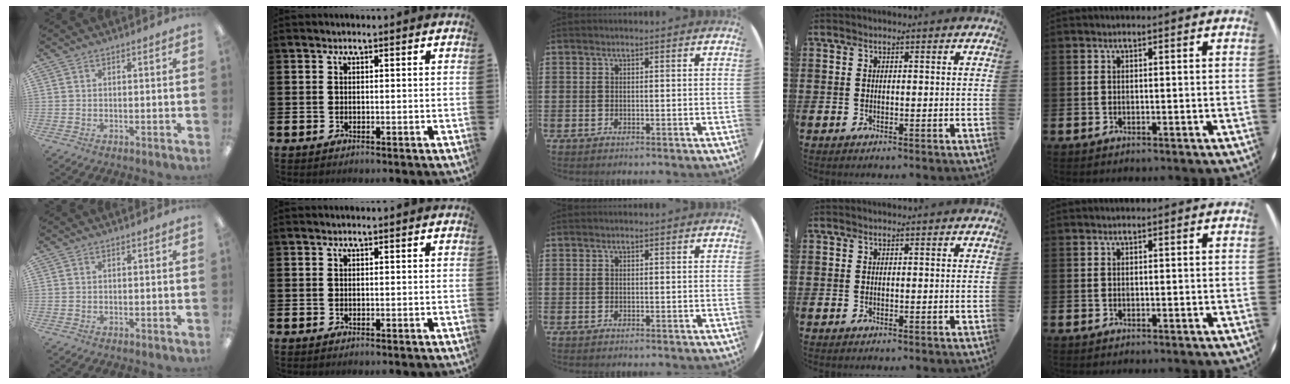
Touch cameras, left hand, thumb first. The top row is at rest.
{}